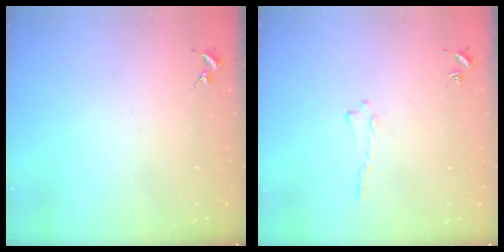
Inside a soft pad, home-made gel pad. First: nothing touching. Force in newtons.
{"total": 0.0}